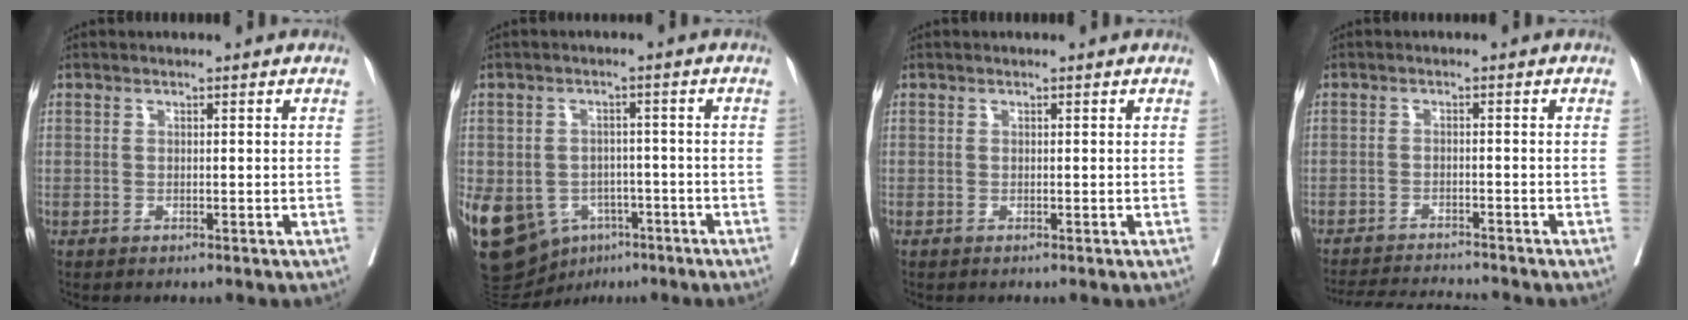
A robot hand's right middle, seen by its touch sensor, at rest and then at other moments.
{"total": 19.2, "force": [-8.2, 14.7, 9.2], "torque": [-0.237, 0.001, -0.109]}
{"total": 0.0}
{"total": 7.1, "force": [-7.0, -0.4, 1.3], "torque": [-0.017, -0.008, -0.115]}